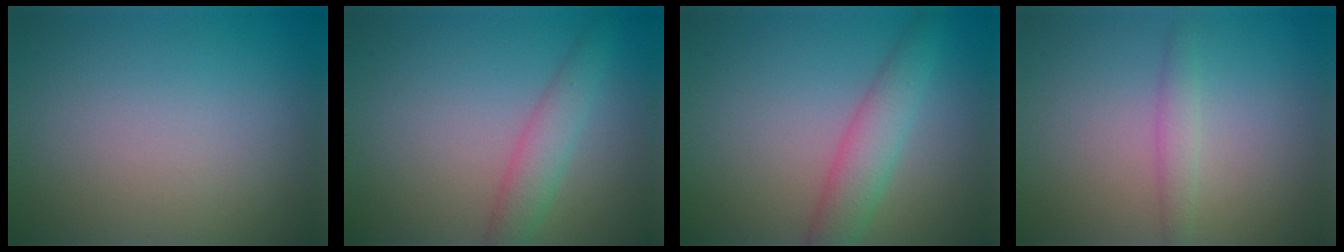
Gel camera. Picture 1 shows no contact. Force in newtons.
{"total": 2.8, "press": 2.8, "slide": 0.0}
{"total": 3.7, "press": 3.7, "slide": 0.1}
{"total": 1.5, "press": 1.5, "slide": 0.1}